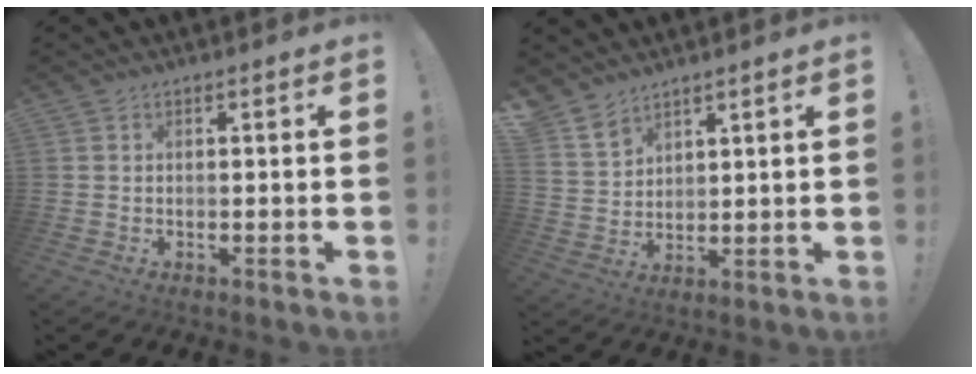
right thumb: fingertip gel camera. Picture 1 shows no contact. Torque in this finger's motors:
{"motor_torque": [-0.76, 0.91, 0.34, 0.24, 0.15]}